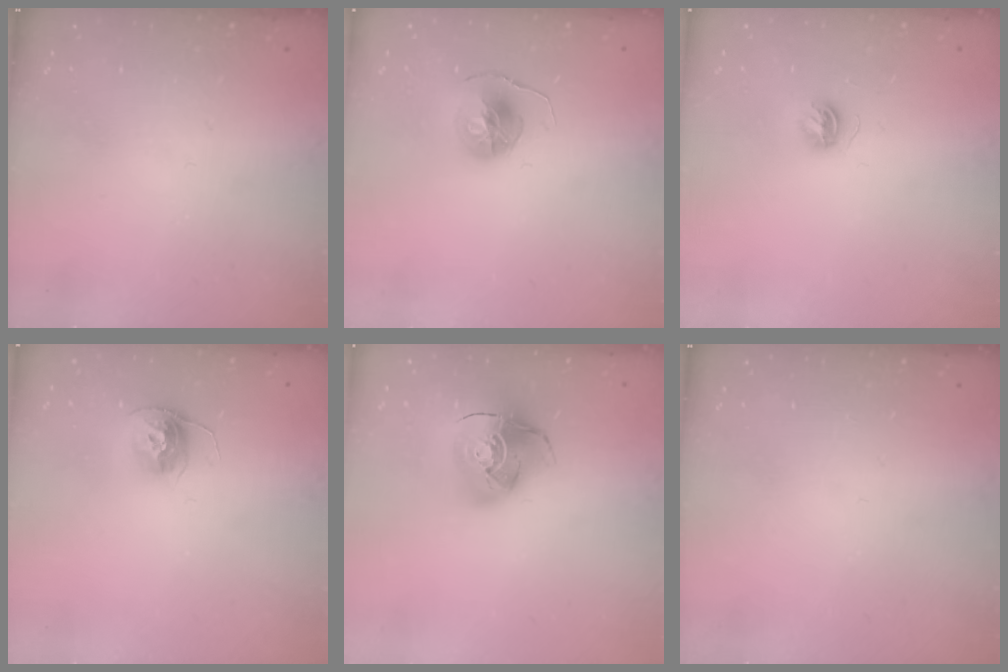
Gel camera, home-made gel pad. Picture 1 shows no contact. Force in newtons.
{"total": 7.7, "press": 7.6, "slide": 0.6}
{"total": 4.6, "press": 4.6, "slide": 0.6}
{"total": 11.4, "press": 11.4, "slide": 1.0}
{"total": 12.2, "press": 12.1, "slide": 1.6}
{"total": 0.0}